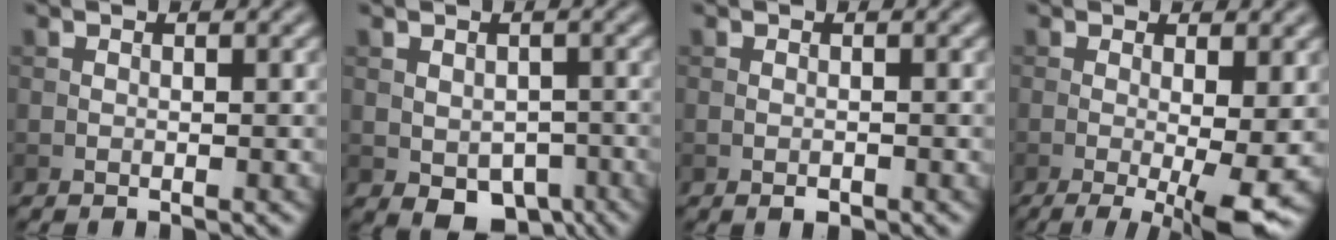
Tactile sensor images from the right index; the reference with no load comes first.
{"total": 5.0, "force": [-2.2, 3.1, 3.2], "torque": [-0.045, -0.015, -0.028]}
{"total": 0.8, "force": [-0.4, 0.3, 0.6], "torque": [-0.011, -0.001, -0.007]}
{"total": 7.9, "force": [-1.8, 1.9, 7.5], "torque": [-0.116, -0.019, -0.021]}